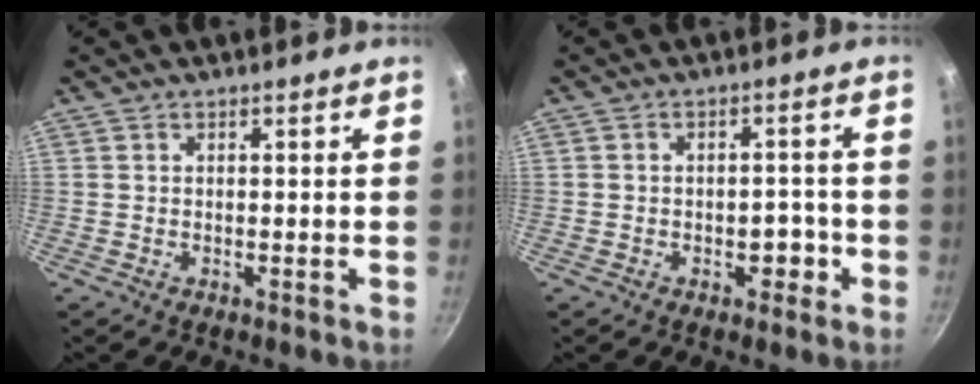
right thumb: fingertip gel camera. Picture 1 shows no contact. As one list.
[{"total": 3.9, "force": [-1.5, 2.6, 2.5], "torque": [-0.006, 0.019, -0.020]}]